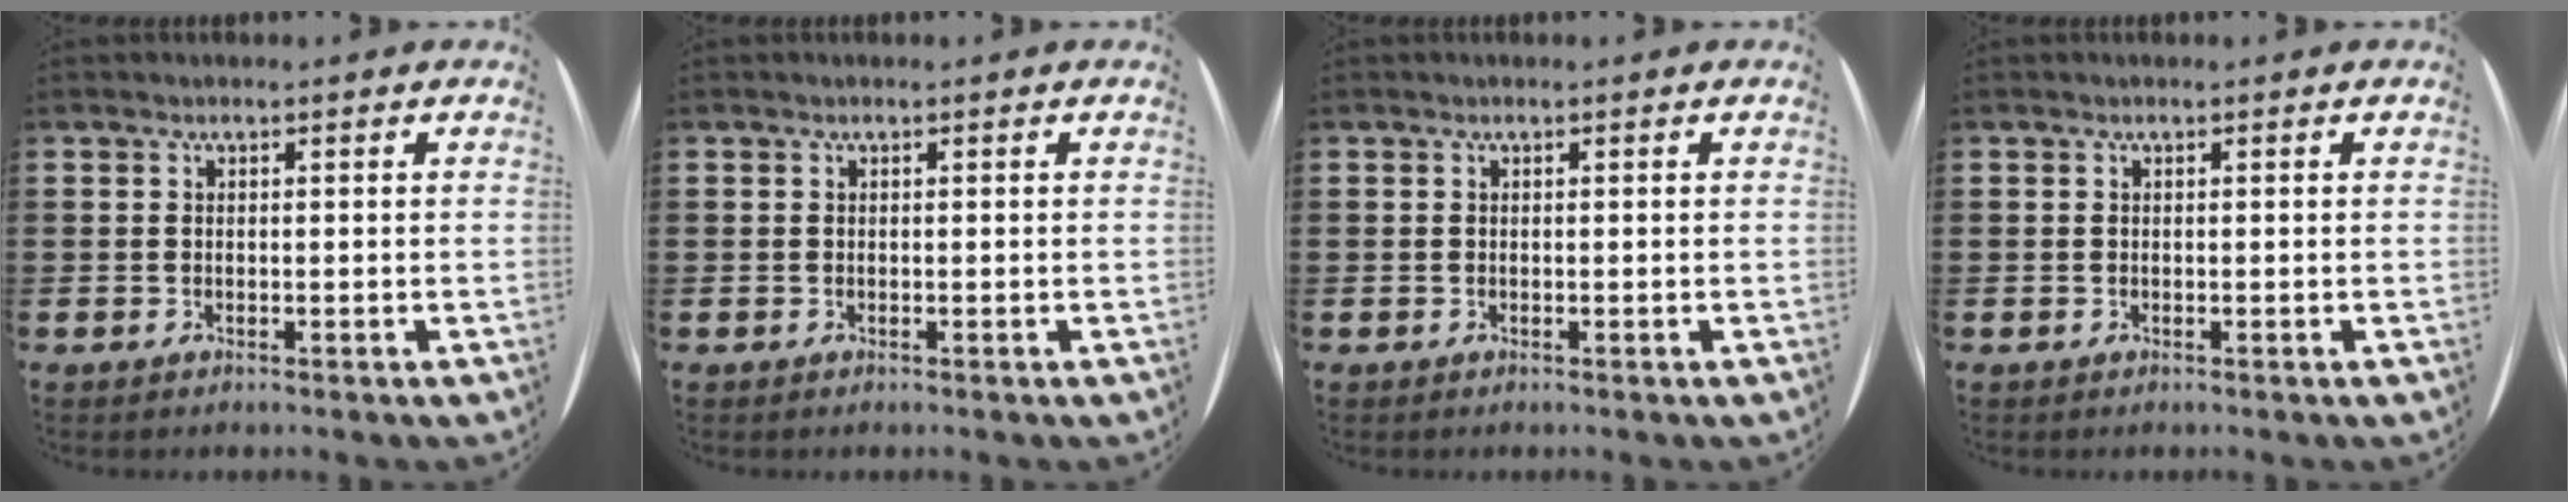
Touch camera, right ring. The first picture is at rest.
{"total": 0.0}
{"total": 0.0}
{"total": 0.0}